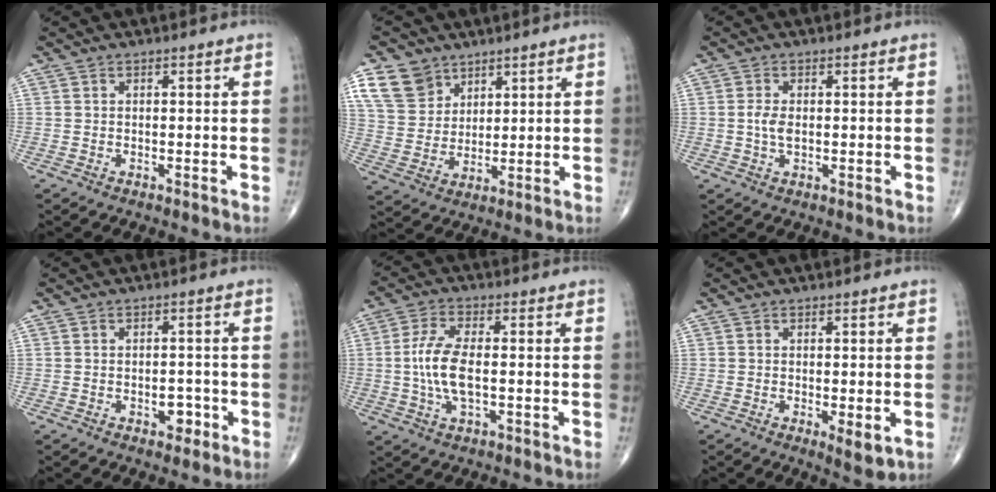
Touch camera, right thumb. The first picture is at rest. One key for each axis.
{"total": 9.5, "fx": 5.6, "fy": 7.0, "fz": 3.1, "tx": -0.040, "ty": -0.024, "tz": 0.119}
{"total": 2.9, "fx": 0.0, "fy": 1.6, "fz": 2.4, "tx": -0.050, "ty": 0.000, "tz": -0.001}
{"total": 3.3, "fx": -1.3, "fy": 2.1, "fz": 2.2, "tx": -0.014, "ty": 0.007, "tz": -0.015}
{"total": 8.6, "fx": -0.5, "fy": 3.6, "fz": 7.8, "tx": -0.172, "ty": 0.004, "tz": -0.012}
{"total": 3.7, "fx": -0.8, "fy": 1.3, "fz": 3.4, "tx": -0.051, "ty": -0.013, "tz": -0.009}